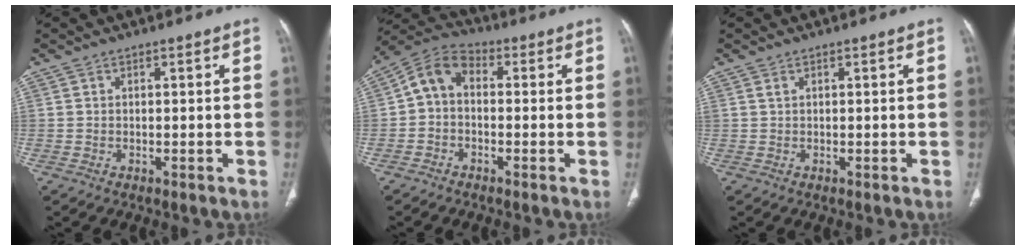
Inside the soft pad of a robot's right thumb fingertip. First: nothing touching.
{"total": 7.1, "force": [-0.2, 5.0, 5.0], "torque": [-0.076, 0.027, -0.023]}
{"total": 0.6, "force": [0.3, 0.1, 0.5], "torque": [-0.012, 0.003, 0.008]}